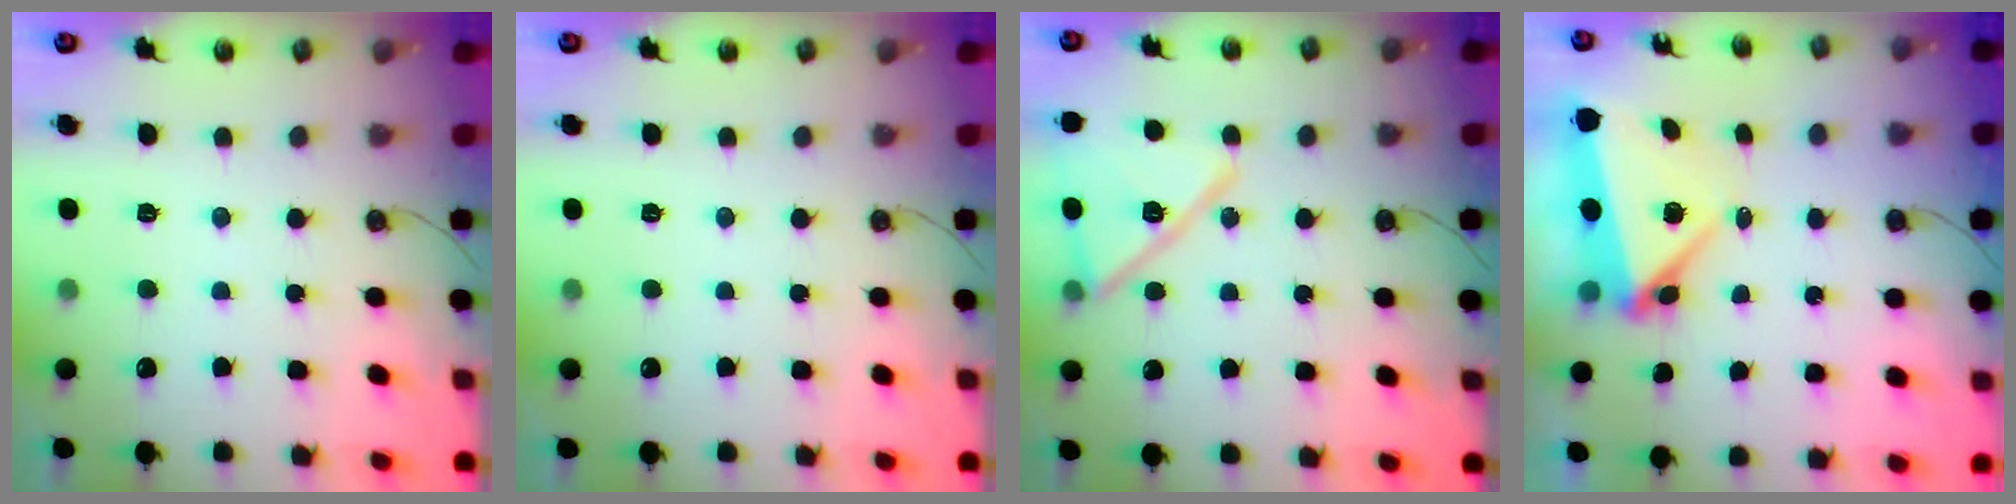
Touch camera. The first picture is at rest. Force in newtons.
{"total": 0.0}
{"total": 16.1, "press": 16.0, "slide": 2.4}
{"total": 5.4, "press": 5.3, "slide": 1.3}